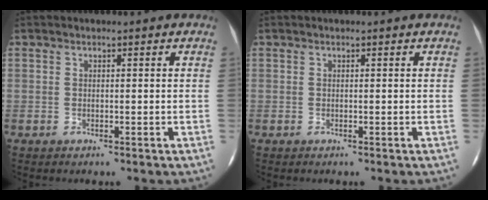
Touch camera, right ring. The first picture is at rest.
{"total": 0.0}